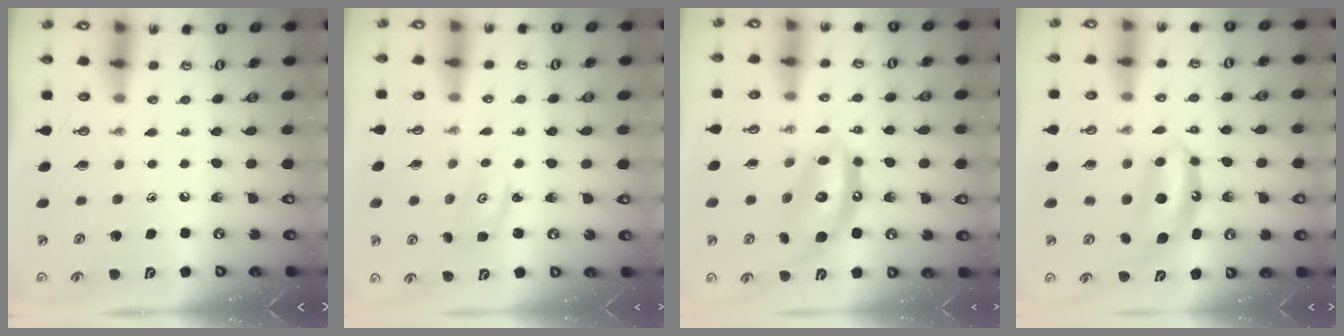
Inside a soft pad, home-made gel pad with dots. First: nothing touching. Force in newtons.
{"total": 2.4, "press": 2.3, "slide": 0.4}
{"total": 12.0, "press": 12.0, "slide": 1.2}
{"total": 7.4, "press": 7.4, "slide": 0.5}